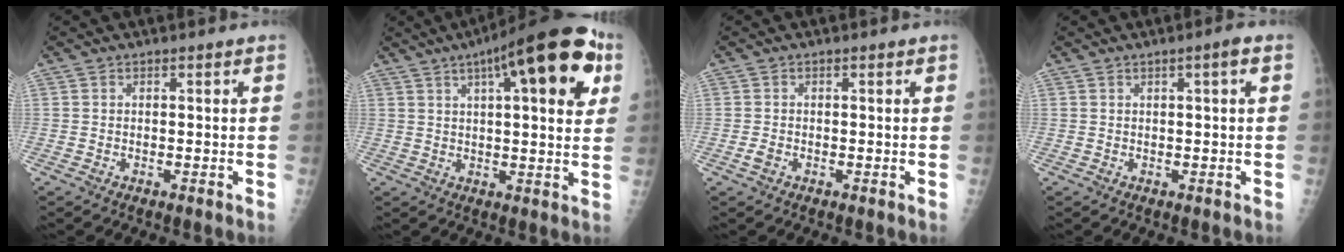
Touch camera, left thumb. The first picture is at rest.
{"total": 20.4, "force": [8.6, 6.1, 17.5], "torque": [-0.229, 0.004, 0.115]}
{"total": 1.1, "force": [-0.4, 0.8, 0.7], "torque": [-0.017, -0.001, -0.008]}
{"total": 1.9, "force": [0.6, 0.0, 1.8], "torque": [-0.033, 0.002, 0.011]}